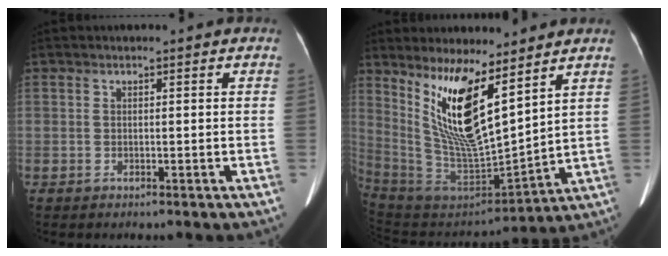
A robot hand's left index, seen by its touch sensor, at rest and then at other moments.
{"total": 14.5, "force": [8.0, 3.0, 11.7], "torque": [-0.232, -0.018, 0.162]}